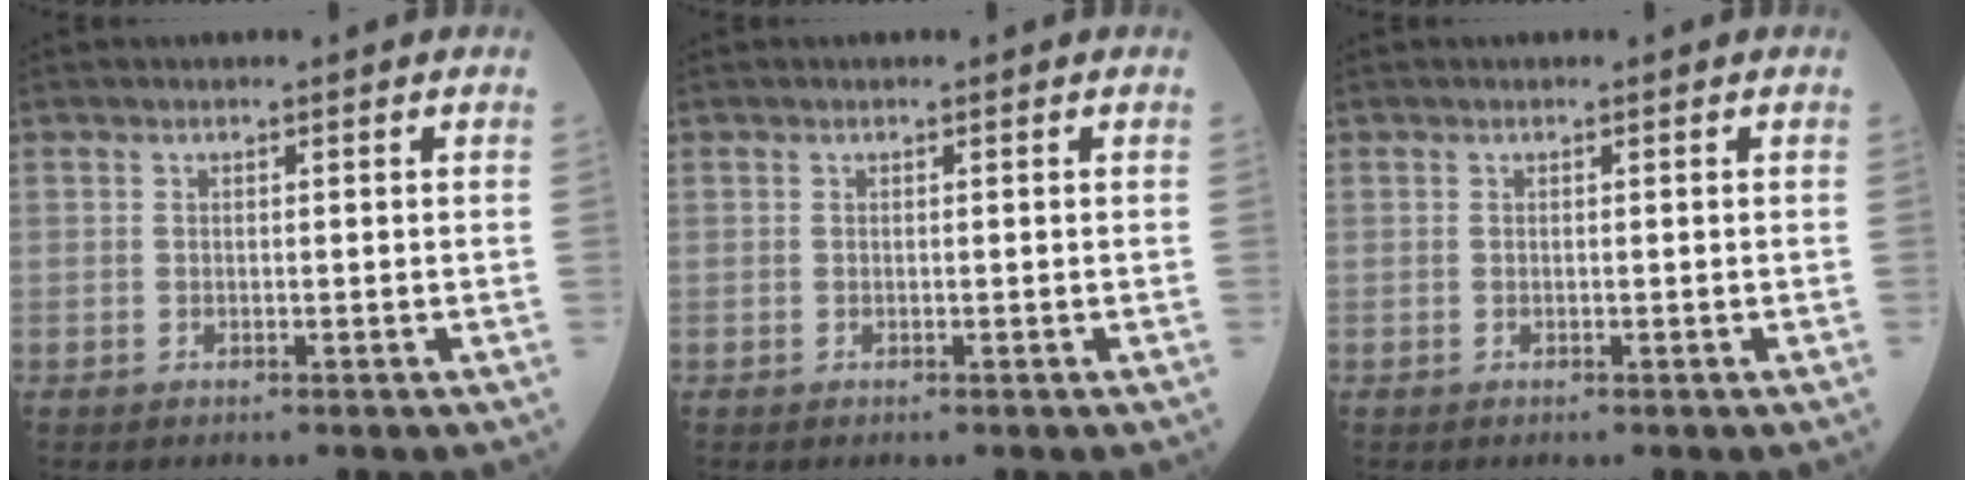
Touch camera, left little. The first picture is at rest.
{"total": 0.0}
{"total": 0.0}